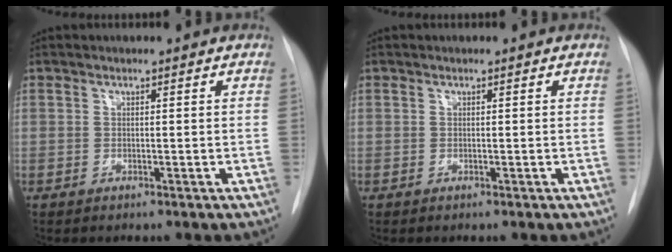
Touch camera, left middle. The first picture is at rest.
{"total": 0.0}